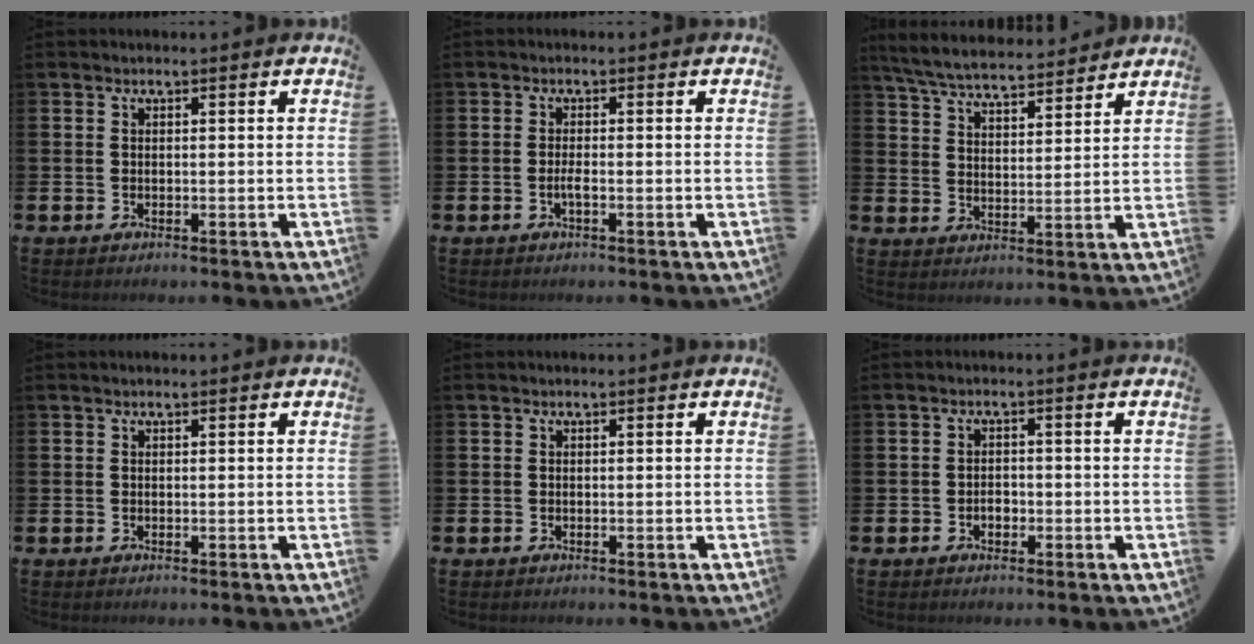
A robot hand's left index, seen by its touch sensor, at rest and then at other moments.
{"total": 1.3, "force": [-0.5, 0.2, 1.1], "torque": [-0.029, 0.002, -0.008]}
{"total": 6.5, "force": [6.2, 1.0, 1.6], "torque": [-0.060, -0.032, 0.110]}
{"total": 0.0}
{"total": 0.0}
{"total": 1.7, "force": [-0.6, 1.3, 0.9], "torque": [-0.011, 0.001, -0.016]}